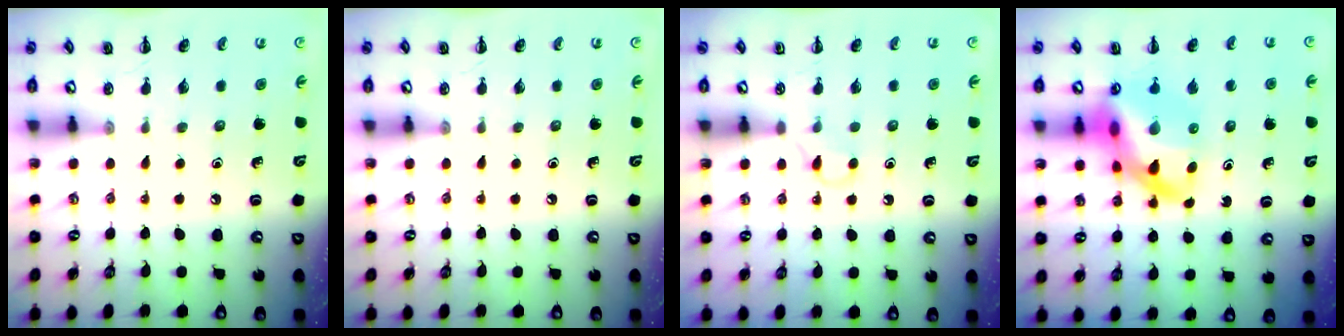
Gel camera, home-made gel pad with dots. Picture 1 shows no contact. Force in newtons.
{"total": 0.0}
{"total": 4.5, "press": 4.2, "slide": 1.5}
{"total": 16.0, "press": 15.5, "slide": 4.2}